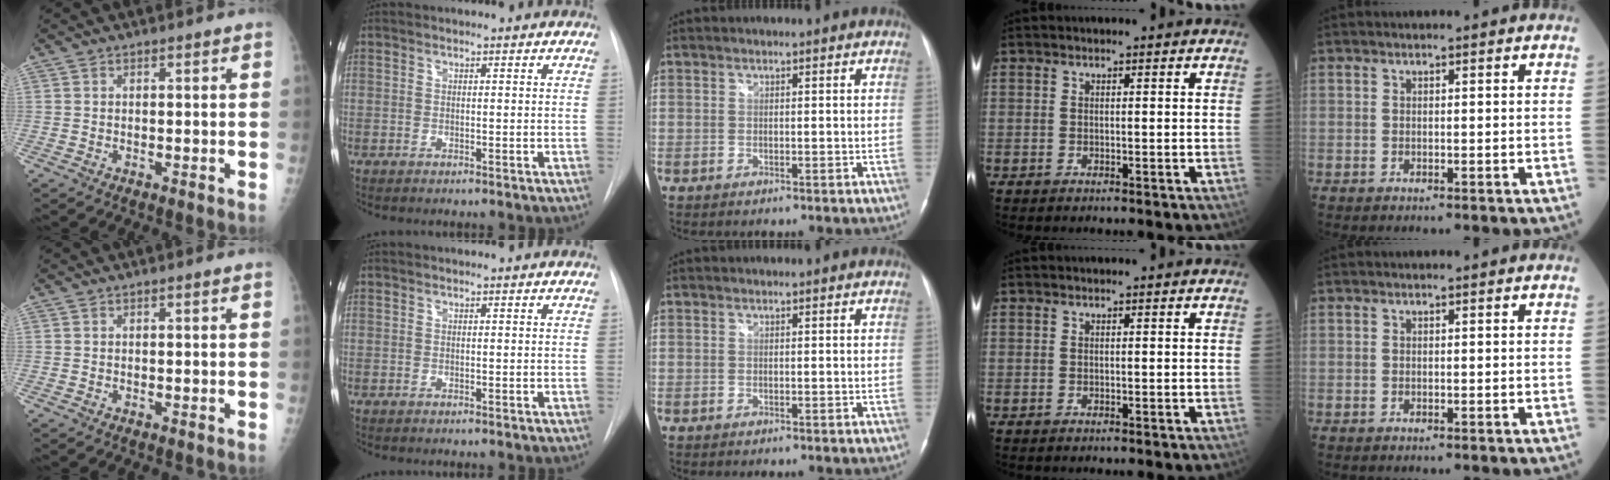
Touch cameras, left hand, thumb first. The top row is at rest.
{}